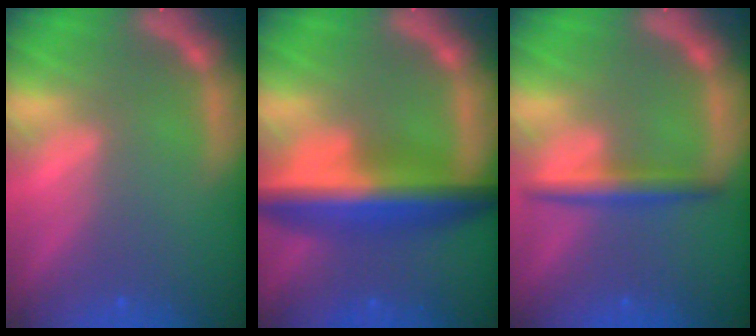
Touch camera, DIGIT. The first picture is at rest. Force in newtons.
{"total": 8.5}
{"total": 3.0}